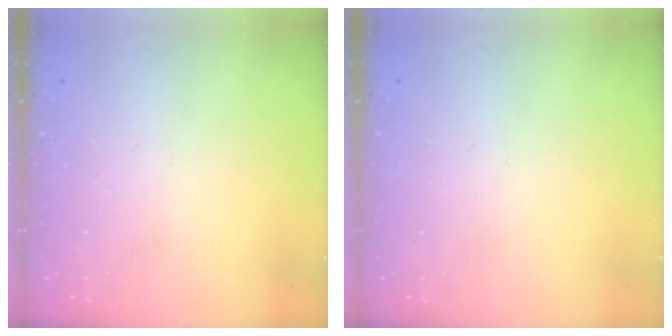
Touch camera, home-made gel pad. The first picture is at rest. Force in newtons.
{"total": 0.0}